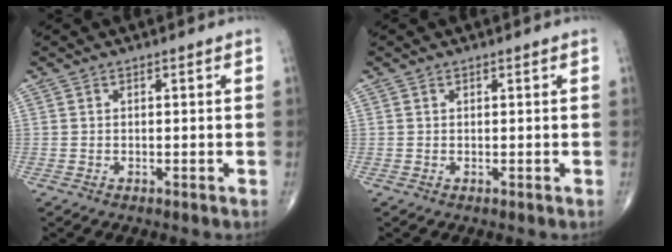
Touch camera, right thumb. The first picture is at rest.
{"total": 0.0}